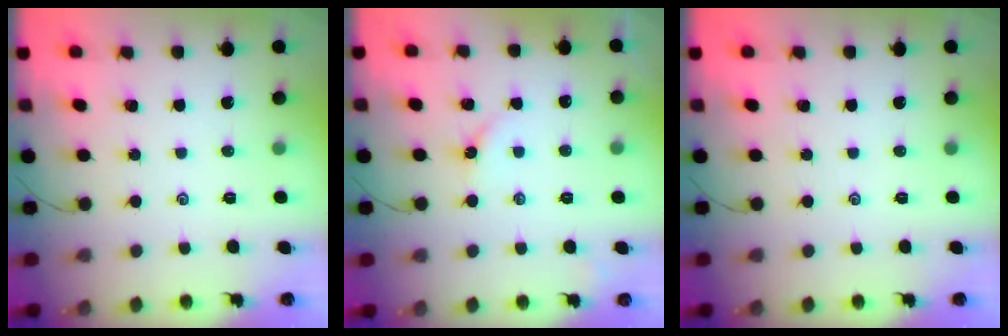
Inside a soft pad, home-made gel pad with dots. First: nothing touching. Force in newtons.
{"total": 2.3, "press": 2.3, "slide": 0.4}
{"total": 0.0}